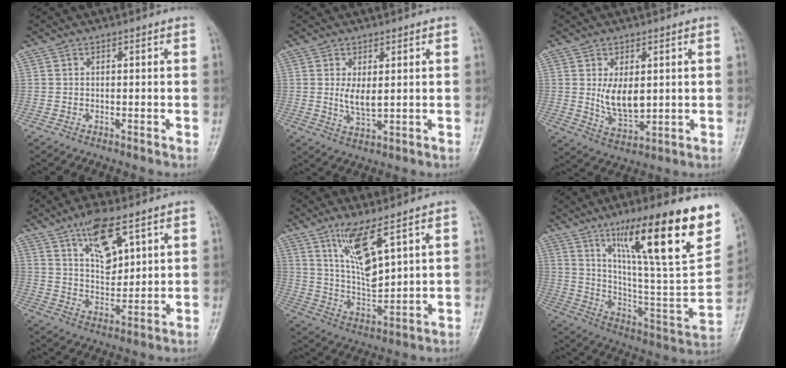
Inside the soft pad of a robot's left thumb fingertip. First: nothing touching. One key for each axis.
{"total": 4.4, "fx": 0.7, "fy": 1.9, "fz": 3.9, "tx": -0.066, "ty": -0.013, "tz": 0.021}
{"total": 8.0, "fx": 1.0, "fy": 4.5, "fz": 6.6, "tx": -0.099, "ty": -0.019, "tz": 0.032}
{"total": 9.8, "fx": 6.0, "fy": 3.6, "fz": 7.0, "tx": -0.108, "ty": -0.035, "tz": 0.113}
{"total": 10.4, "fx": 6.0, "fy": 2.5, "fz": 8.1, "tx": -0.150, "ty": -0.041, "tz": 0.129}
{"total": 31.2, "fx": 16.6, "fy": 5.8, "fz": 25.8, "tx": -0.360, "ty": -0.047, "tz": 0.273}